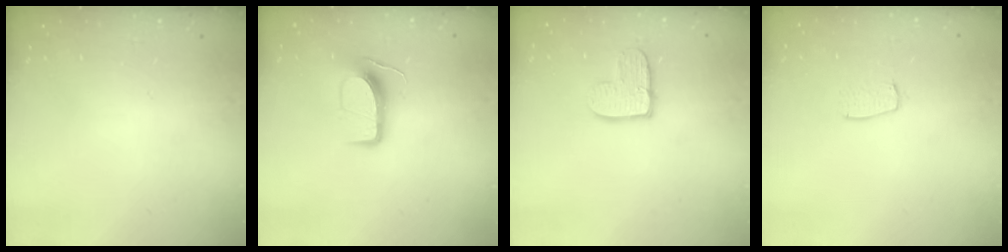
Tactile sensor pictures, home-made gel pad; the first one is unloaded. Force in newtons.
{"total": 9.9, "press": 9.9, "slide": 0.2}
{"total": 9.4, "press": 9.3, "slide": 0.7}
{"total": 5.9, "press": 5.9, "slide": 0.3}